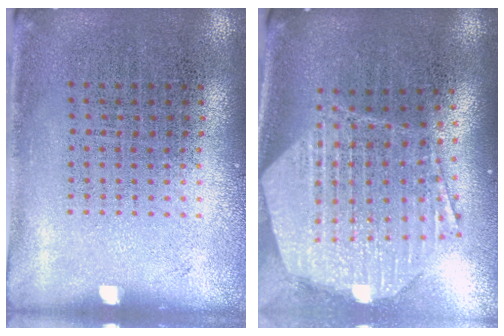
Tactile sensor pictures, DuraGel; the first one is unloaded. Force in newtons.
{"total": 2.7, "press": 2.1, "slide": 1.7}